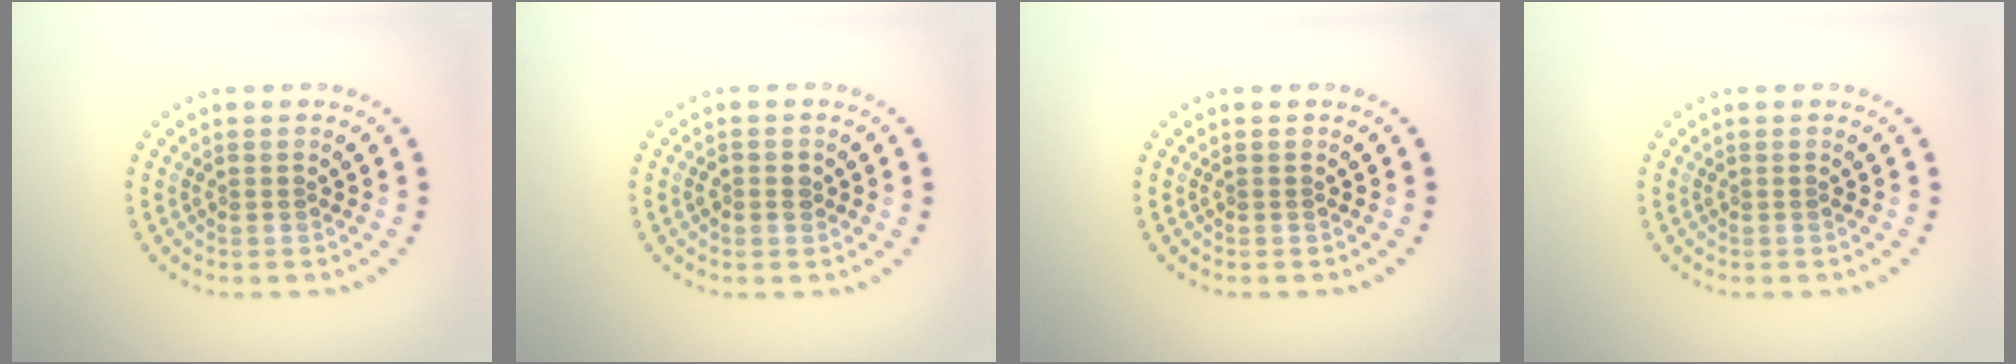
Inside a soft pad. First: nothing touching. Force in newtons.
{"total": 1.3, "press": 1.3, "slide": 0.4}
{"total": 0.0}
{"total": 0.0}